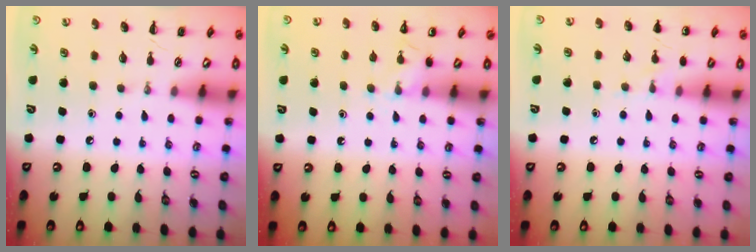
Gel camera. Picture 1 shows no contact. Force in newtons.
{"total": 6.3, "press": 6.0, "slide": 2.1}
{"total": 5.4, "press": 5.2, "slide": 1.7}